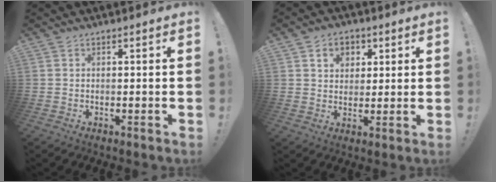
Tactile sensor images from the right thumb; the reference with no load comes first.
{"total": 6.8, "force": [2.8, 5.7, 2.5], "torque": [-0.035, -0.011, 0.053]}